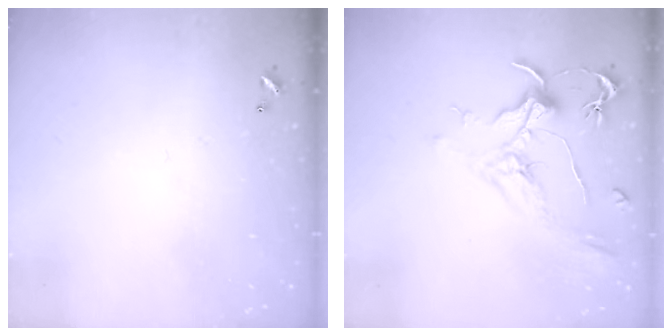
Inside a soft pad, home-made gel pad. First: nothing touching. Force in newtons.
{"total": 2.1, "press": 2.0, "slide": 0.8}